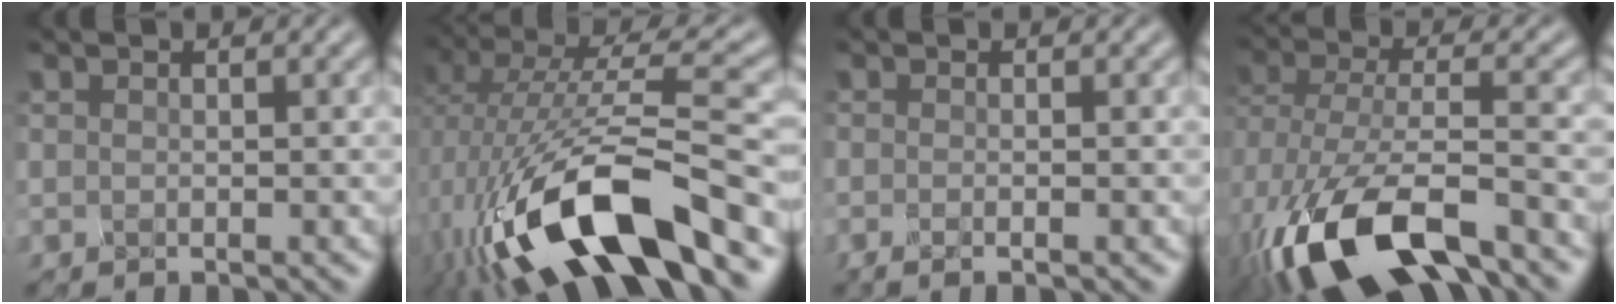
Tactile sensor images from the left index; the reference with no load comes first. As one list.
[{"total": 12.5, "force": [-5.2, 3.4, 10.8], "torque": [-0.211, 0.009, -0.064]}, {"total": 1.7, "force": [-0.6, 0.7, 1.5], "torque": [-0.012, -0.004, -0.008]}, {"total": 11.3, "force": [-6.4, 5.1, 7.7], "torque": [-0.195, -0.027, -0.086]}]